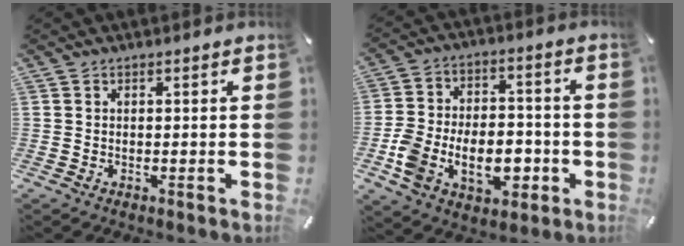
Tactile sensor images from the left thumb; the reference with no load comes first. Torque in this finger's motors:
{"motor_torque": [-0.17, 1.86, 0.29, 0.11, 0.20]}